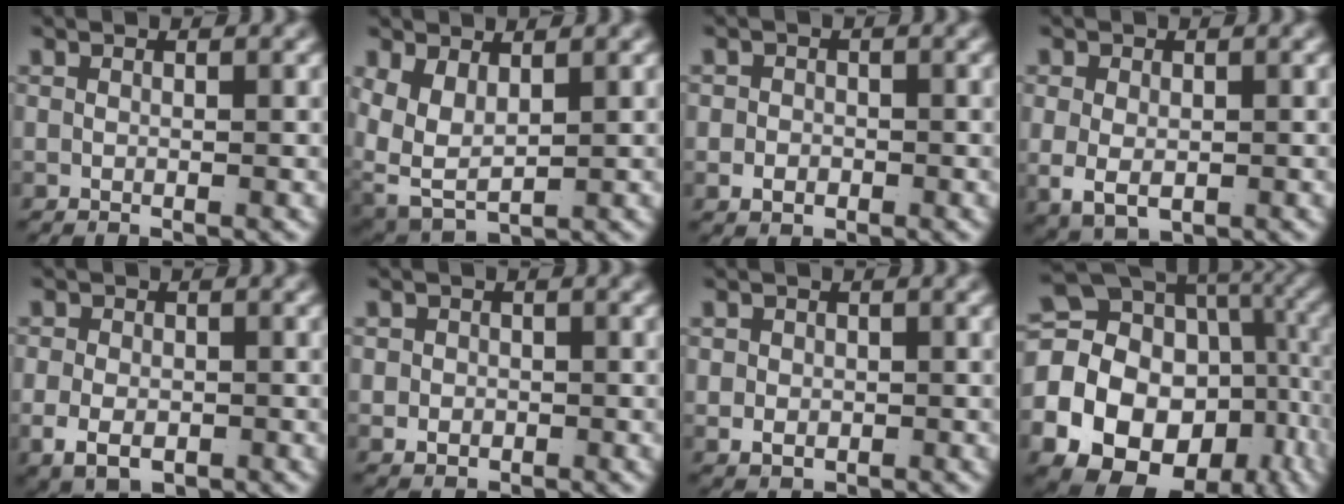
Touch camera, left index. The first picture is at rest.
{"total": 7.9, "force": [-0.3, 6.8, 4.0], "torque": [-0.129, -0.039, 0.007]}
{"total": 1.6, "force": [-0.7, 1.3, 0.5], "torque": [-0.002, -0.008, -0.009]}
{"total": 4.1, "force": [-0.6, 3.2, 2.5], "torque": [-0.068, -0.031, 0.011]}
{"total": 4.0, "force": [-1.3, 2.8, 2.5], "torque": [-0.047, -0.025, -0.006]}
{"total": 2.1, "force": [-0.3, 1.9, 0.9], "torque": [-0.016, -0.009, 0.001]}
{"total": 2.3, "force": [-0.1, 2.0, 1.2], "torque": [-0.027, -0.015, 0.011]}
{"total": 22.7, "force": [-4.1, 19.3, 11.1], "torque": [-0.253, -0.080, -0.057]}